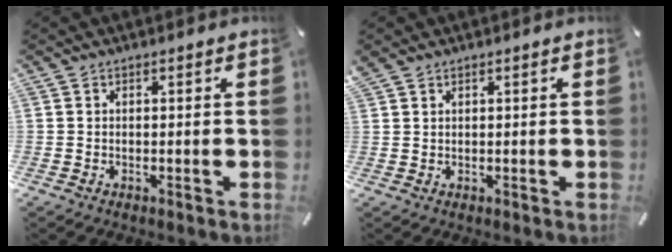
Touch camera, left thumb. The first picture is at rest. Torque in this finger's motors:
{"motor_torque": [0.40, 0.41, 1.41, -1.36, 0.47]}